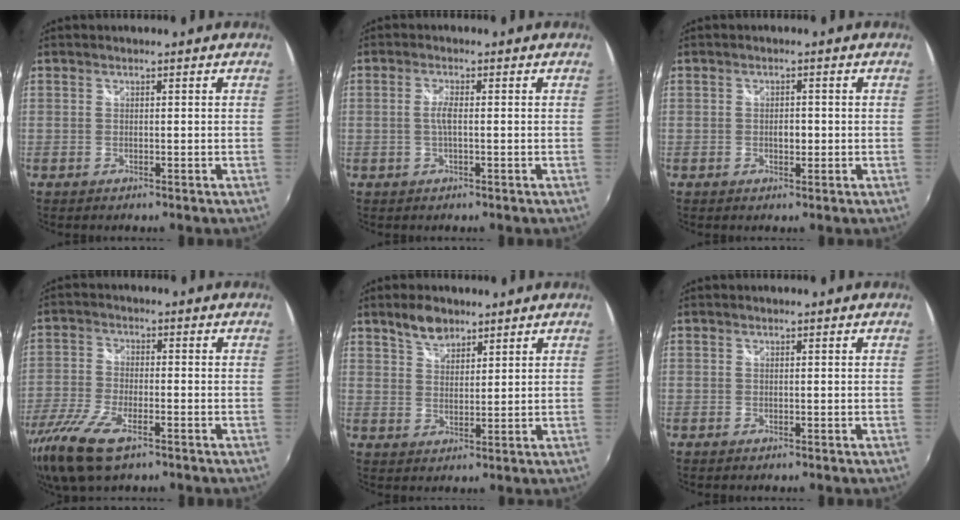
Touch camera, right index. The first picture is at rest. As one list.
[{"total": 2.3, "force": [-0.2, 0.3, 2.3], "torque": [-0.046, 0.000, -0.007]}, {"total": 1.8, "force": [-0.4, 1.2, 1.3], "torque": [-0.021, 0.000, -0.006]}, {"total": 12.2, "force": [-7.8, 4.2, 8.4], "torque": [-0.198, -0.034, -0.159]}, {"total": 5.1, "force": [3.9, 2.4, 2.2], "torque": [-0.034, 0.008, 0.072]}, {"total": 0.0}]